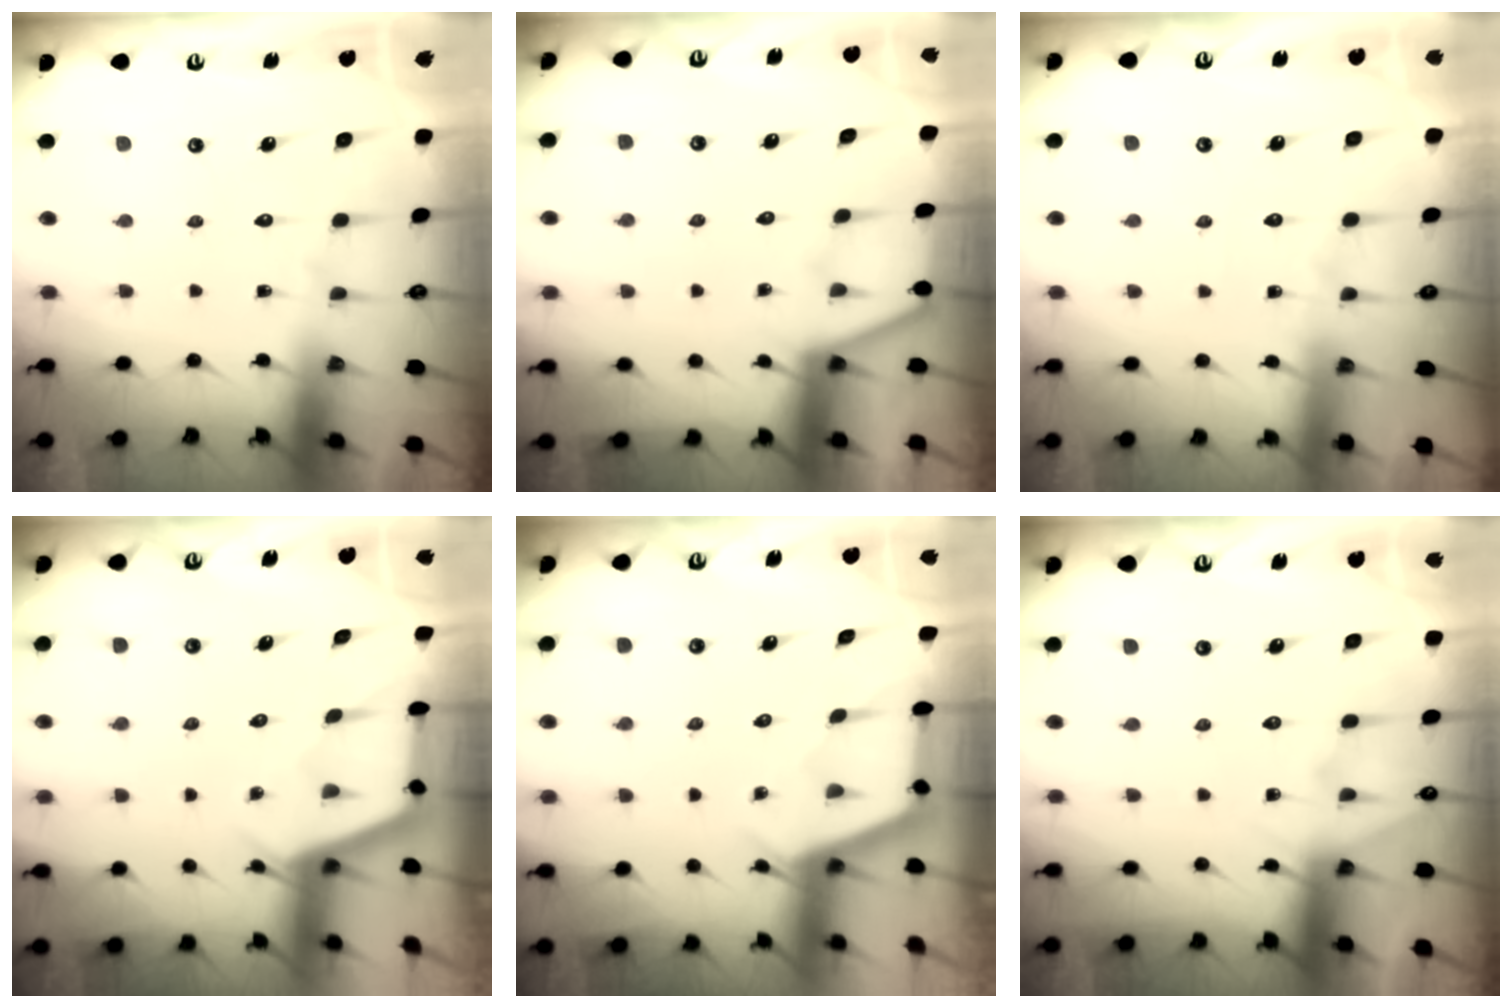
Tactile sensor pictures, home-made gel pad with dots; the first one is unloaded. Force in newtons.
{"total": 2.3, "press": 2.3, "slide": 0.2}
{"total": 3.8, "press": 3.8, "slide": 0.5}
{"total": 2.6, "press": 2.6, "slide": 0.3}
{"total": 2.9, "press": 2.9, "slide": 0.3}
{"total": 4.8, "press": 4.8, "slide": 0.7}